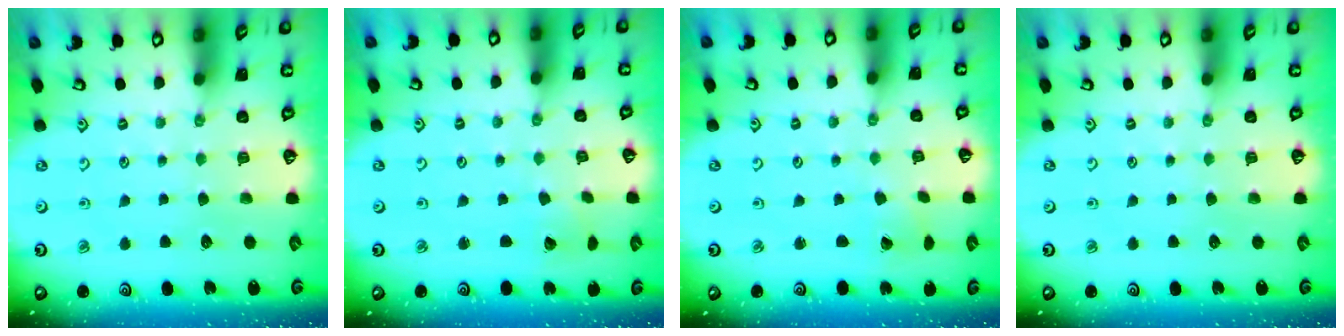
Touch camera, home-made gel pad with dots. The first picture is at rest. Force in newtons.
{"total": 2.2, "press": 2.2, "slide": 0.2}
{"total": 1.6, "press": 1.5, "slide": 0.4}
{"total": 0.0}